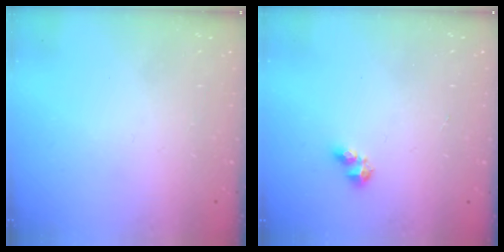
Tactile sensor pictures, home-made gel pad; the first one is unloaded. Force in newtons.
{"total": 2.9, "press": 2.9, "slide": 0.3}